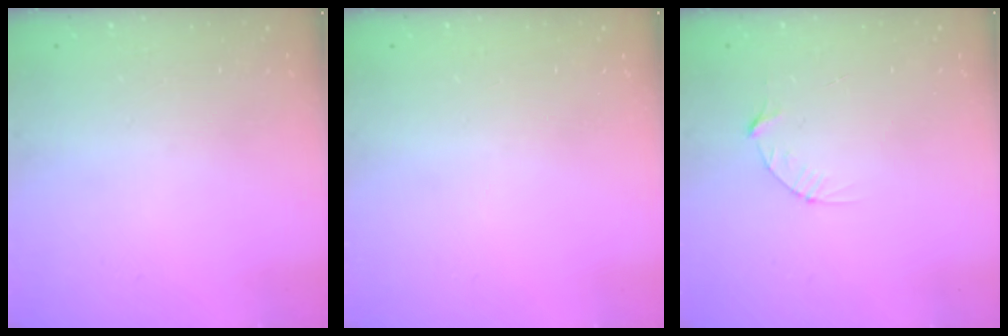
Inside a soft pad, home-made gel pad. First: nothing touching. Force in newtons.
{"total": 0.0}
{"total": 3.2, "press": 3.2, "slide": 0.3}